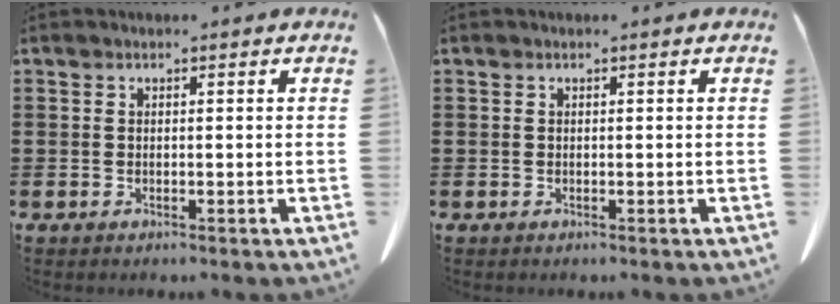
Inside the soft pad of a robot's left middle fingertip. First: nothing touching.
{"total": 0.0}